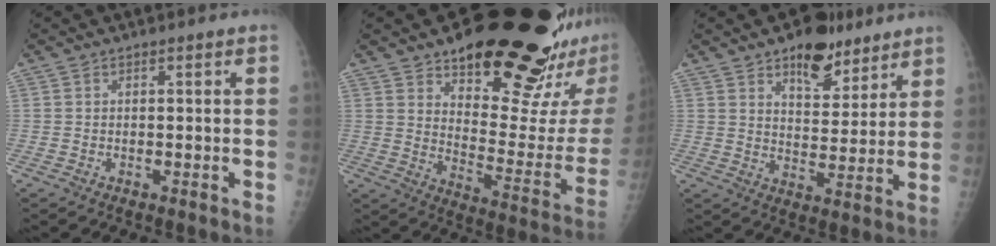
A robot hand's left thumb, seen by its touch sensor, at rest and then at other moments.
{"total": 27.1, "force": [18.2, 8.8, 18.0], "torque": [-0.207, -0.101, 0.257]}
{"total": 11.5, "force": [7.6, 5.9, 6.3], "torque": [-0.054, -0.043, 0.117]}